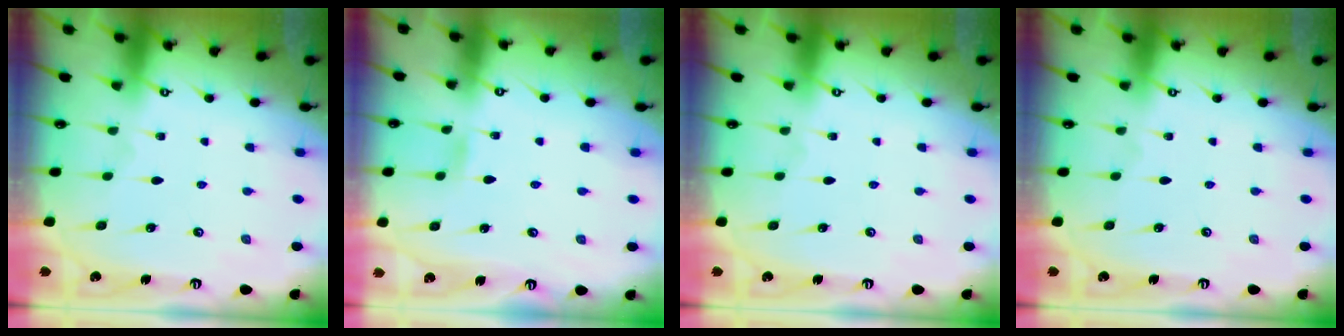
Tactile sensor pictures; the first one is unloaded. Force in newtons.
{"total": 2.0, "press": 2.0, "slide": 0.2}
{"total": 0.0}
{"total": 0.0}